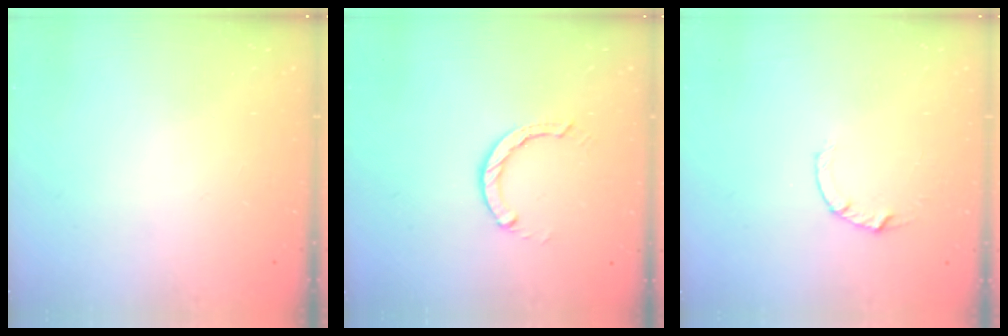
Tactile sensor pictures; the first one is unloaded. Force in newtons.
{"total": 2.9, "press": 2.9, "slide": 0.4}
{"total": 4.5, "press": 4.4, "slide": 0.5}